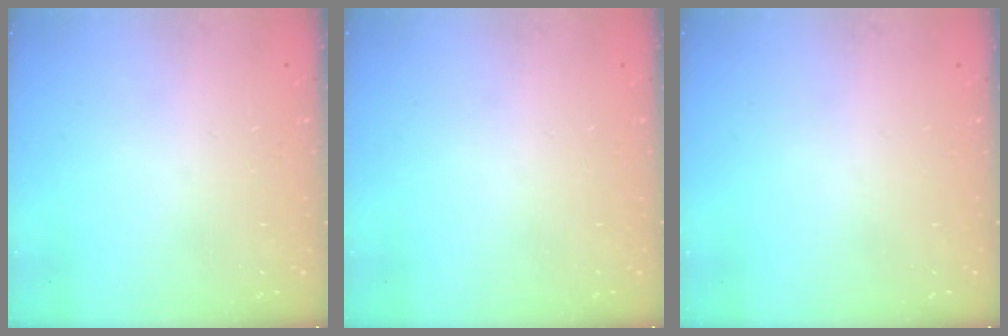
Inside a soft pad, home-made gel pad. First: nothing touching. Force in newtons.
{"total": 0.0}
{"total": 0.0}